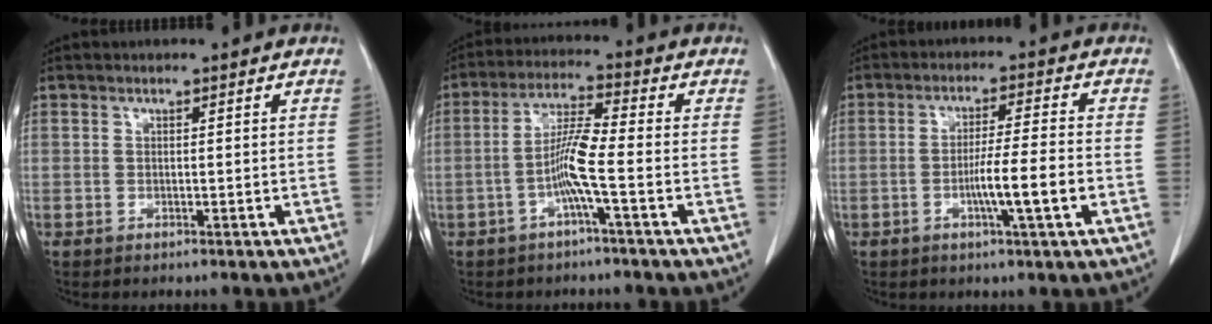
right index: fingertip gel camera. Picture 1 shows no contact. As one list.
[{"total": 6.5, "force": [-2.0, -0.5, 6.1], "torque": [-0.122, 0.010, -0.039]}, {"total": 7.3, "force": [-2.1, -0.5, 6.9], "torque": [-0.114, -0.004, -0.036]}]